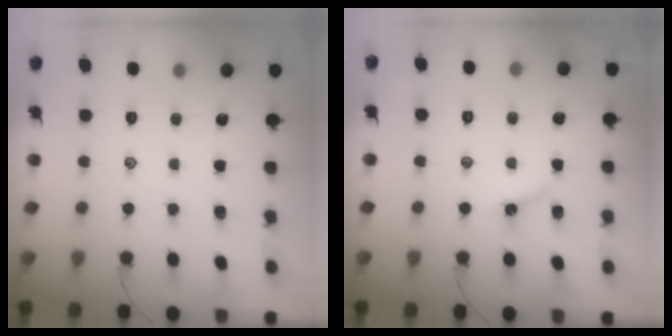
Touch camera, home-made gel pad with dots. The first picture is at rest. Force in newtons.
{"total": 4.6, "press": 4.6, "slide": 0.6}